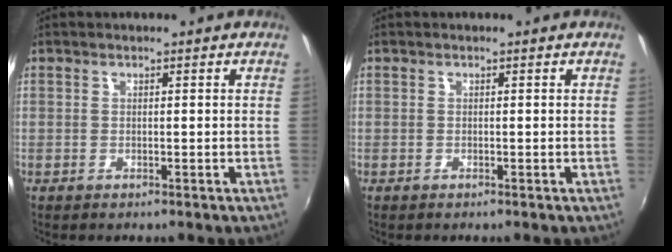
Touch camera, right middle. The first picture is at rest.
{"total": 0.0}